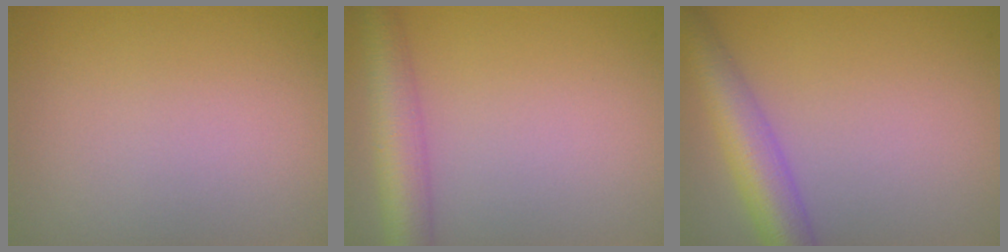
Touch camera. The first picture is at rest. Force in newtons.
{"total": 5.4, "press": 5.4, "slide": 0.1}
{"total": 5.8, "press": 5.8, "slide": 0.2}